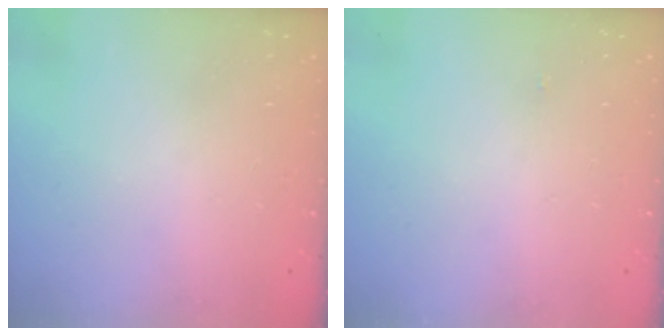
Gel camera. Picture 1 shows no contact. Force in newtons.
{"total": 15.5, "press": 3.5, "slide": 15.1}